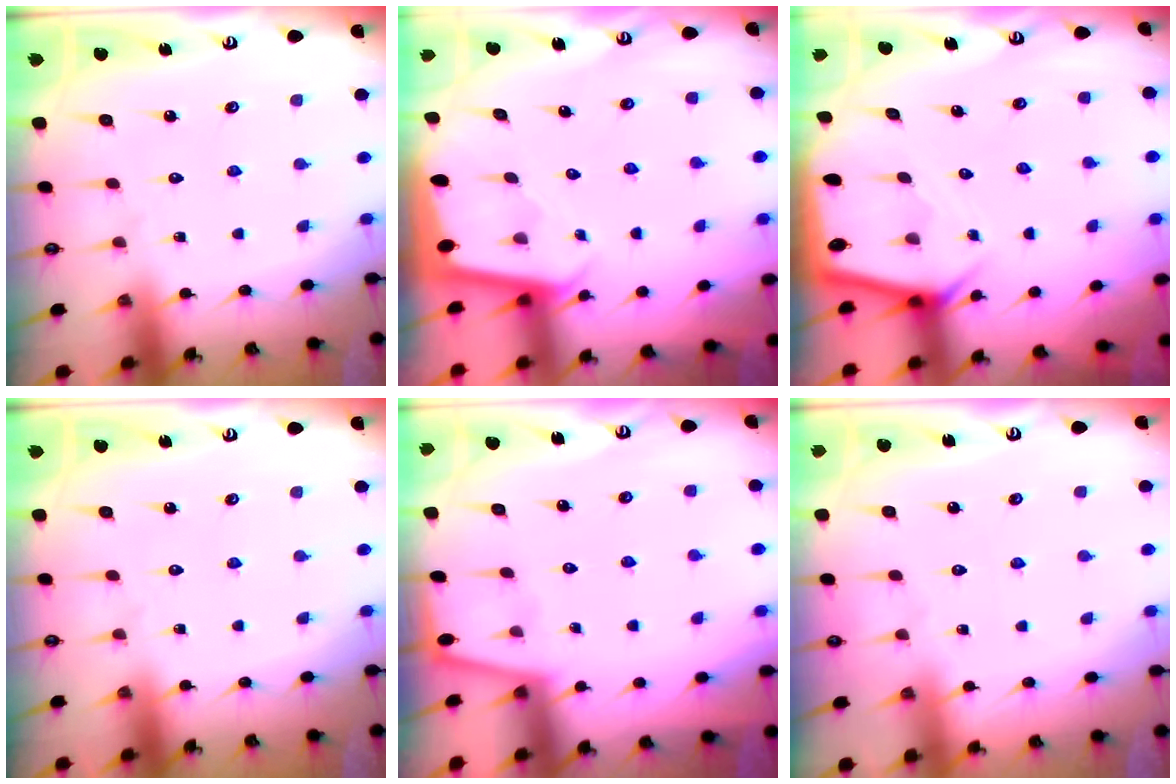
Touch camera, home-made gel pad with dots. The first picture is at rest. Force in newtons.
{"total": 2.0, "press": 2.0, "slide": 0.1}
{"total": 3.3, "press": 3.3, "slide": 0.2}
{"total": 0.0}
{"total": 1.1, "press": 1.1, "slide": 0.1}
{"total": 1.4, "press": 1.4, "slide": 0.3}